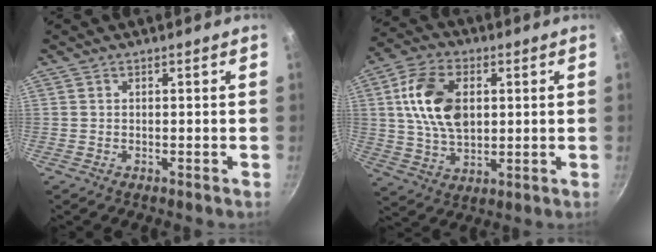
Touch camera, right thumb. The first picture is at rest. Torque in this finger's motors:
{"motor_torque": [1.02, 3.34, 1.75, -0.07, 0.16]}